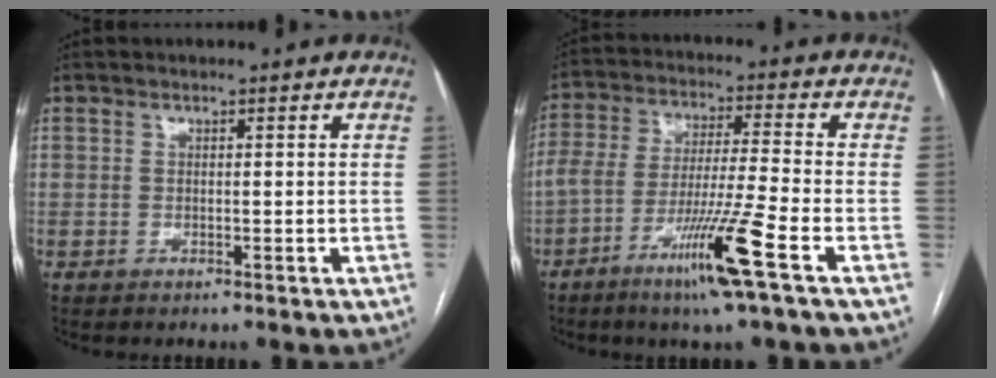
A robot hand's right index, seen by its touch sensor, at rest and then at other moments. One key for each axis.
{"total": 12.2, "fx": -6.4, "fy": -1.1, "fz": 10.3, "tx": -0.203, "ty": -0.017, "tz": -0.119}